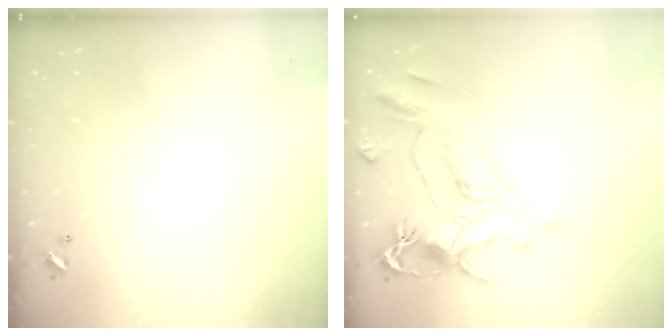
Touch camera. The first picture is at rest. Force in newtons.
{"total": 2.1, "press": 1.6, "slide": 1.3}